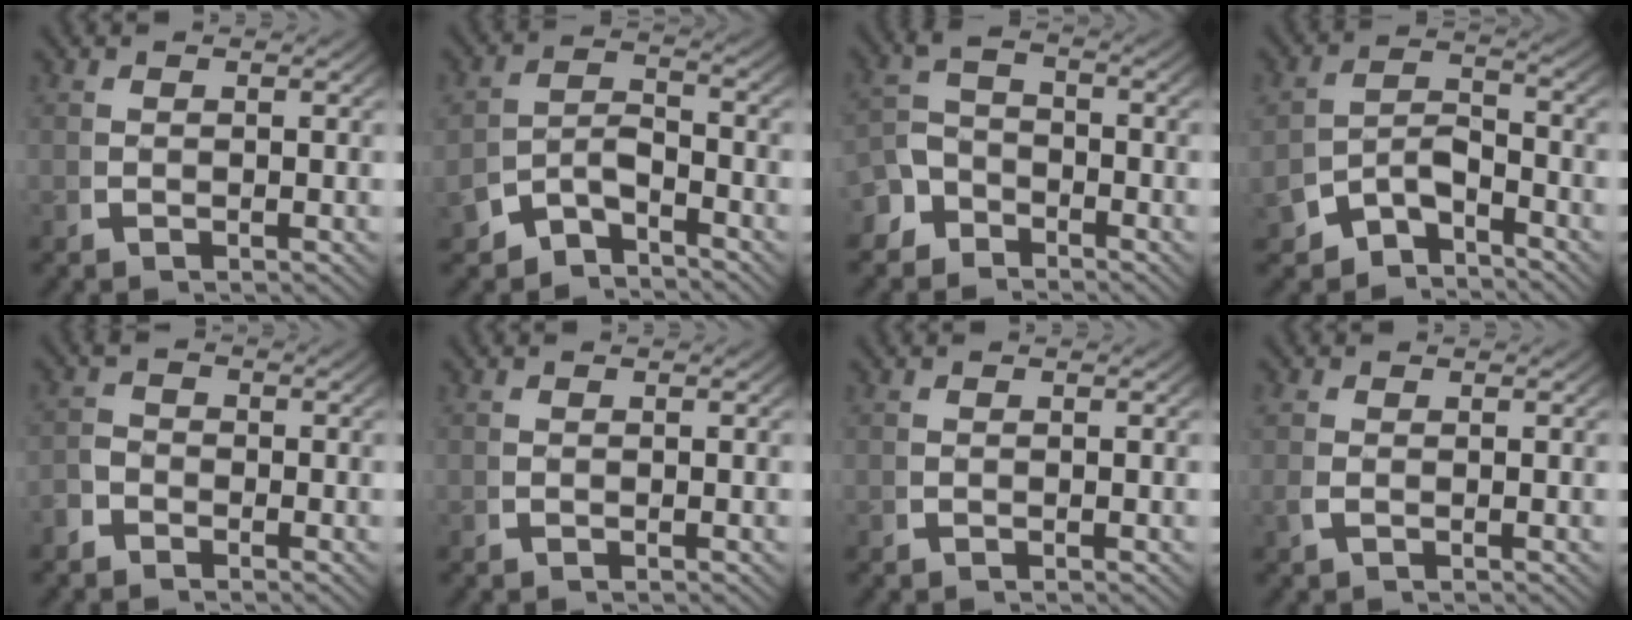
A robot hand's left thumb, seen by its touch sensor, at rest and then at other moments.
{"total": 4.2, "force": [-2.6, 2.6, 2.1], "torque": [-0.040, -0.020, -0.041]}
{"total": 3.8, "force": [-2.4, 2.6, 1.5], "torque": [-0.035, -0.014, -0.042]}
{"total": 4.7, "force": [-2.6, 3.1, 2.5], "torque": [-0.048, -0.023, -0.039]}
{"total": 1.9, "force": [-1.4, 1.3, 0.4], "torque": [-0.002, -0.005, -0.032]}
{"total": 0.0}
{"total": 0.0}
{"total": 0.8, "force": [0.0, 0.4, 0.7], "torque": [-0.026, -0.004, 0.004]}